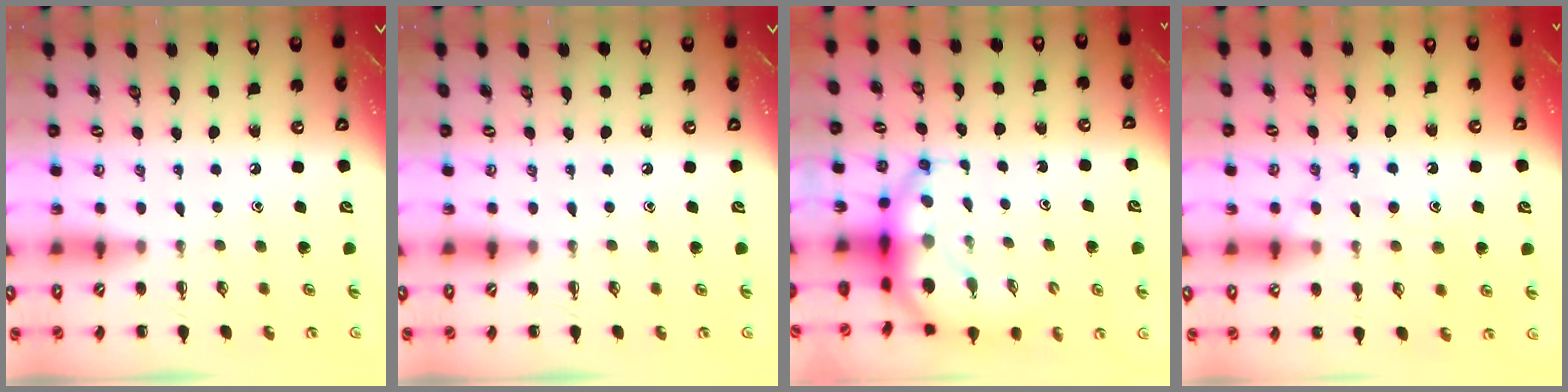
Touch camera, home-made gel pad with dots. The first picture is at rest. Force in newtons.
{"total": 0.0}
{"total": 7.7, "press": 7.5, "slide": 1.7}
{"total": 11.2, "press": 11.2, "slide": 0.8}